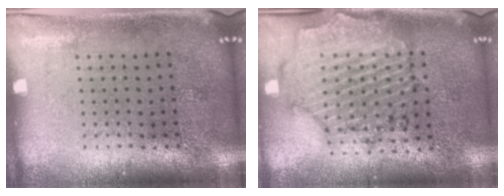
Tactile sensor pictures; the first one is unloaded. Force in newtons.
{"total": 1.6, "press": 1.6, "slide": 0.3}